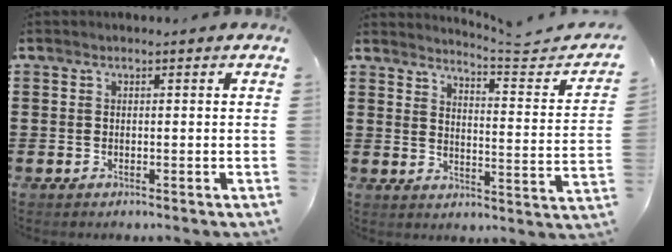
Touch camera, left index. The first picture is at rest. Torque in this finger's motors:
{"motor_torque": [-0.01, 0.22, -0.25, -0.05]}